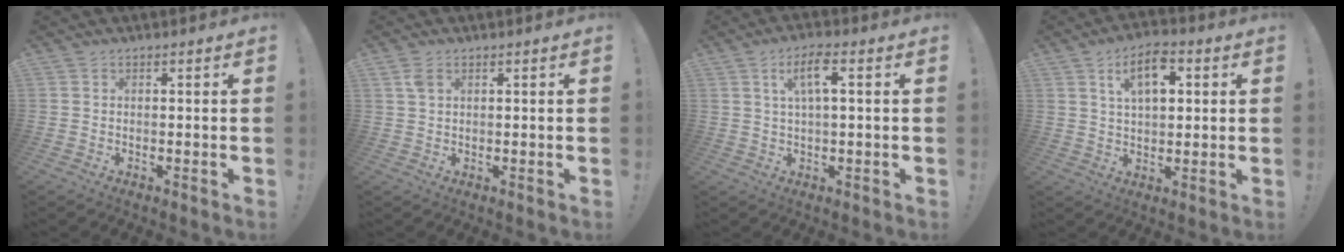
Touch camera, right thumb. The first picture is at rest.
{"total": 3.0, "force": [1.5, 1.6, 2.0], "torque": [-0.041, 0.002, 0.027]}
{"total": 6.8, "force": [2.0, 1.8, 6.3], "torque": [-0.115, 0.005, 0.031]}
{"total": 10.0, "force": [3.7, 5.1, 7.7], "torque": [-0.120, 0.001, 0.064]}